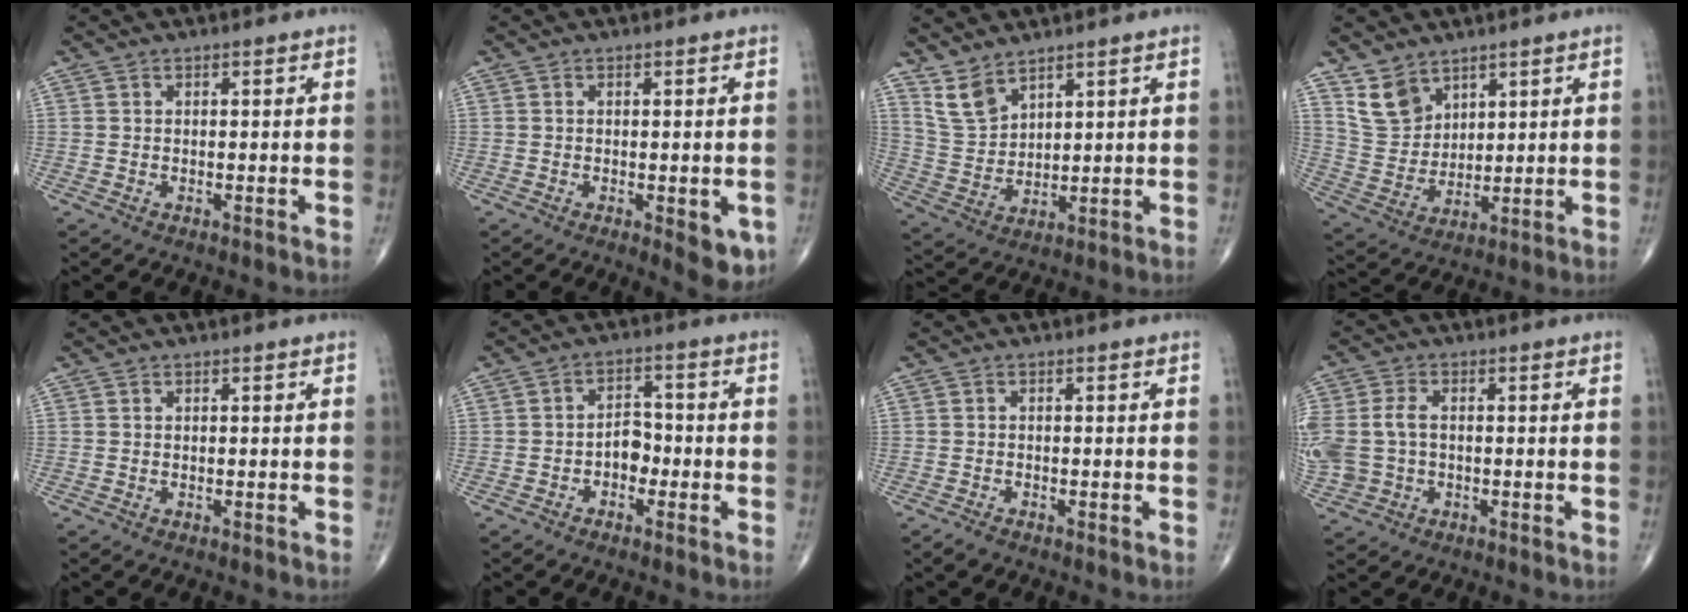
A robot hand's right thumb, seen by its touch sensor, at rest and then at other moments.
{"total": 5.8, "force": [-1.7, 2.2, 5.1], "torque": [-0.047, -0.011, -0.018]}
{"total": 6.4, "force": [5.0, 2.6, 3.0], "torque": [-0.052, -0.031, 0.115]}
{"total": 7.8, "force": [5.3, 4.9, 2.7], "torque": [-0.035, -0.033, 0.117]}
{"total": 0.0}
{"total": 4.3, "force": [-1.6, 3.0, 2.7], "torque": [-0.021, 0.023, -0.035]}
{"total": 1.4, "force": [-1.0, 0.6, 0.7], "torque": [-0.016, -0.001, -0.021]}
{"total": 9.8, "force": [-0.4, 7.0, 6.8], "torque": [-0.181, 0.014, -0.004]}